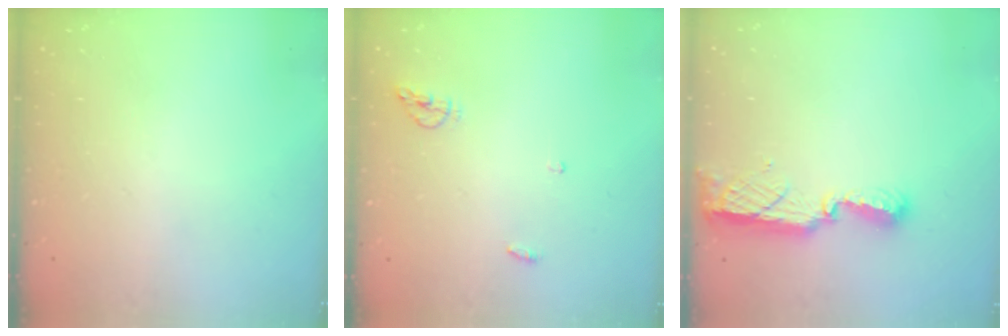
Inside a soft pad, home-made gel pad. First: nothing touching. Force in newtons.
{"total": 5.2, "press": 5.2, "slide": 0.7}
{"total": 8.3, "press": 8.3, "slide": 0.7}